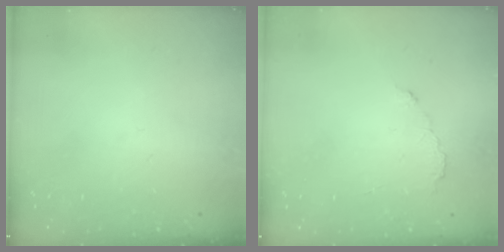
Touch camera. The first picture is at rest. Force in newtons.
{"total": 4.0, "press": 4.0, "slide": 0.4}